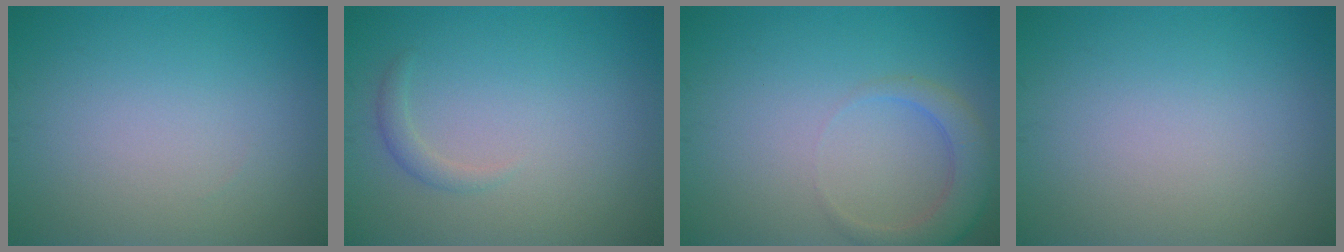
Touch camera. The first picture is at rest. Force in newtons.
{"total": 1.1, "press": 1.1, "slide": 0.0}
{"total": 3.2, "press": 3.2, "slide": 0.4}
{"total": 0.0}